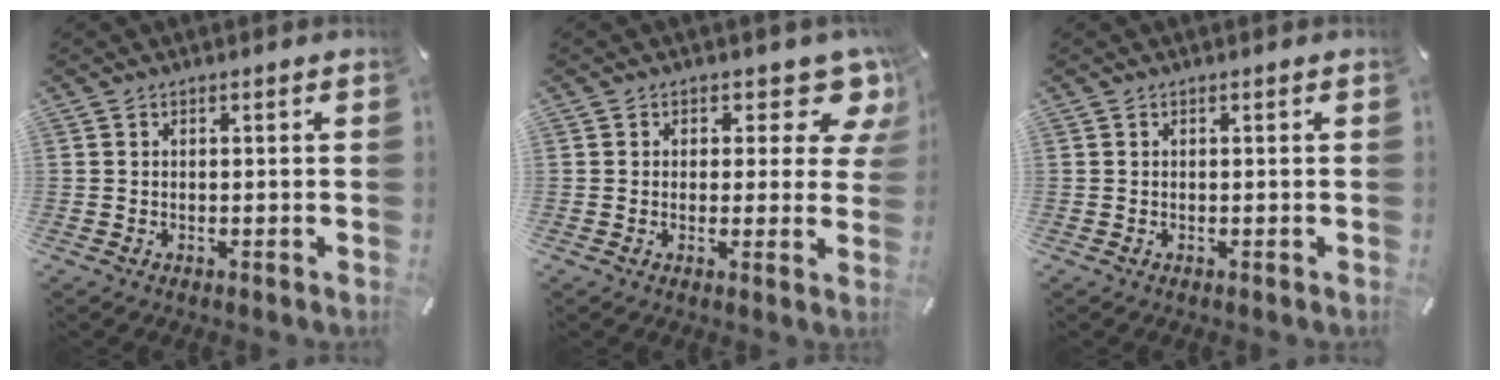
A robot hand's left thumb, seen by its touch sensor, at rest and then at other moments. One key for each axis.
{"total": 8.2, "fx": 4.7, "fy": 4.6, "fz": 4.9, "tx": -0.045, "ty": -0.035, "tz": 0.076}
{"total": 0.0}